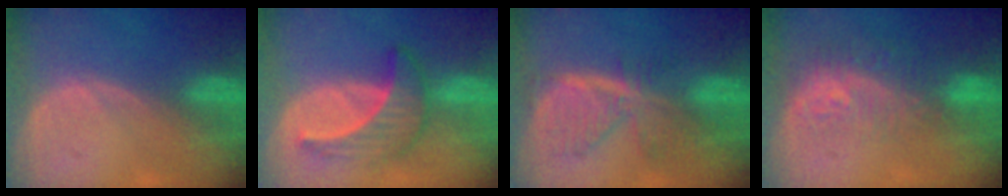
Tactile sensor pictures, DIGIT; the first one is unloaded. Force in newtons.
{"total": 6.9, "press": 6.4, "slide": 2.8}
{"total": 8.0, "press": 7.0, "slide": 3.9}
{"total": 9.7, "press": 8.0, "slide": 5.4}